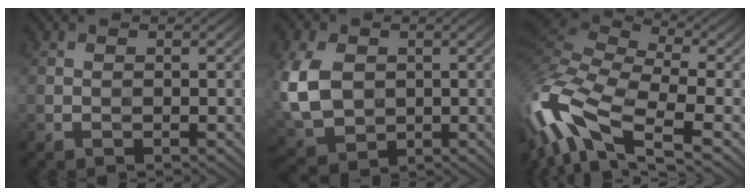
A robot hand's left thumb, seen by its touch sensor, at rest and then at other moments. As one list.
[{"total": 10.1, "force": [0.6, 7.6, 6.7], "torque": [-0.201, -0.007, 0.014]}, {"total": 15.8, "force": [-4.8, 6.6, 13.4], "torque": [-0.343, 0.000, -0.091]}]